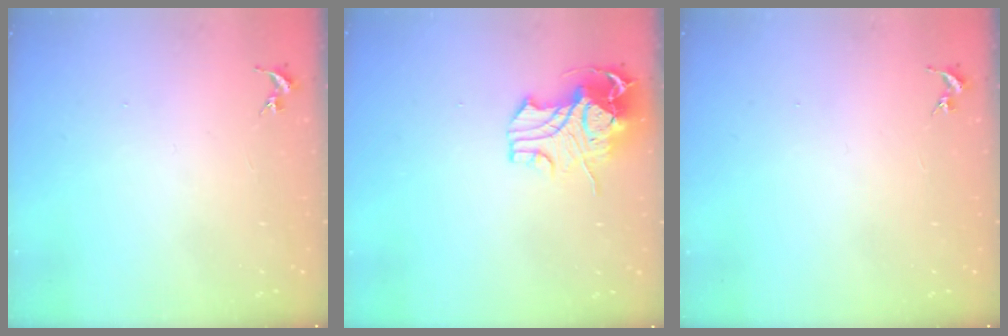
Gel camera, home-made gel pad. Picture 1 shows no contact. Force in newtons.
{"total": 12.2, "press": 12.0, "slide": 1.9}
{"total": 0.0}